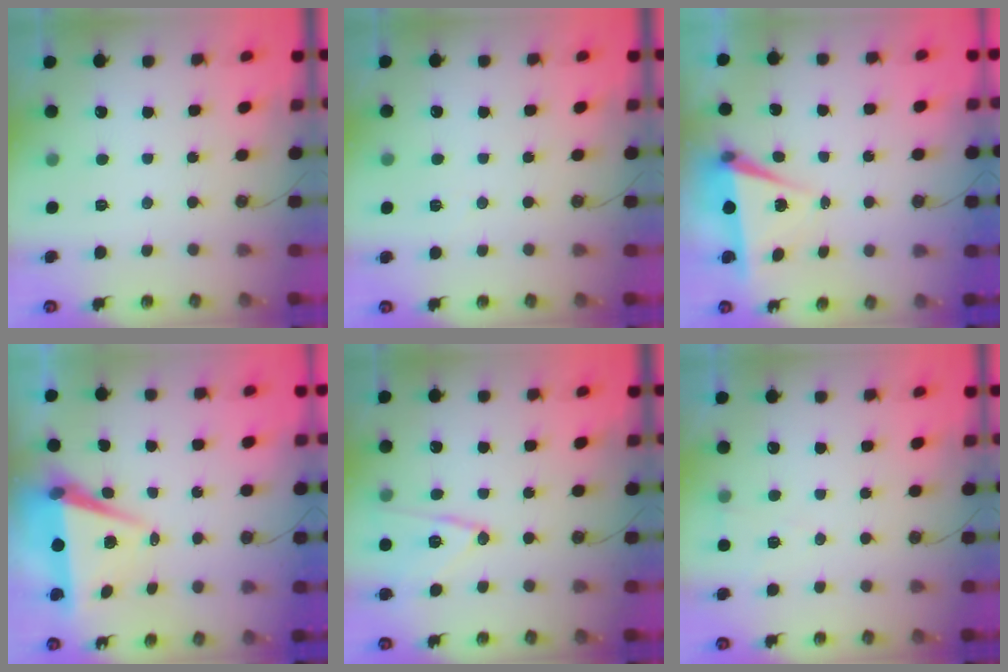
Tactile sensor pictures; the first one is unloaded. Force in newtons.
{"total": 2.6, "press": 2.5, "slide": 0.8}
{"total": 6.1, "press": 4.3, "slide": 4.3}
{"total": 8.1, "press": 6.9, "slide": 4.2}
{"total": 12.2, "press": 12.0, "slide": 2.3}
{"total": 5.2, "press": 4.9, "slide": 1.5}